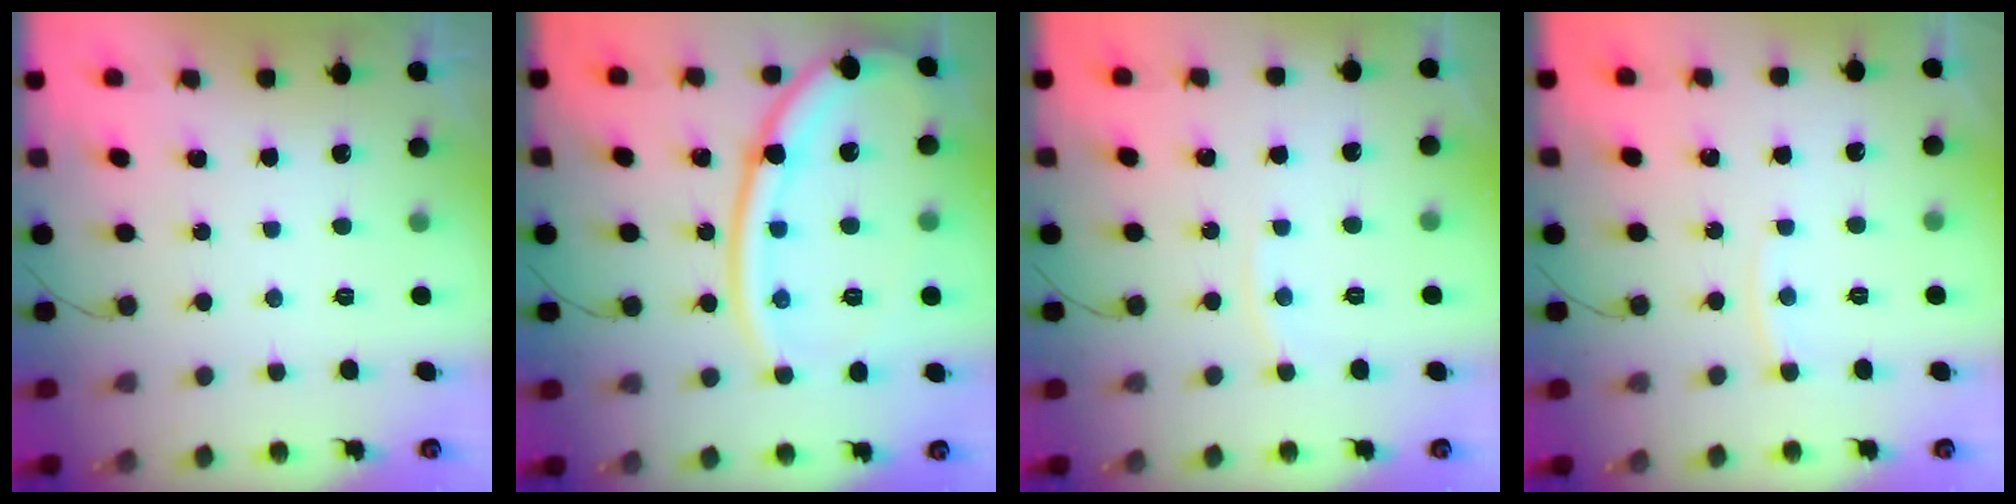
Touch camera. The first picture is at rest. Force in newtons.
{"total": 18.9, "press": 18.8, "slide": 1.9}
{"total": 2.9, "press": 2.8, "slide": 0.4}
{"total": 3.2, "press": 3.2, "slide": 0.1}